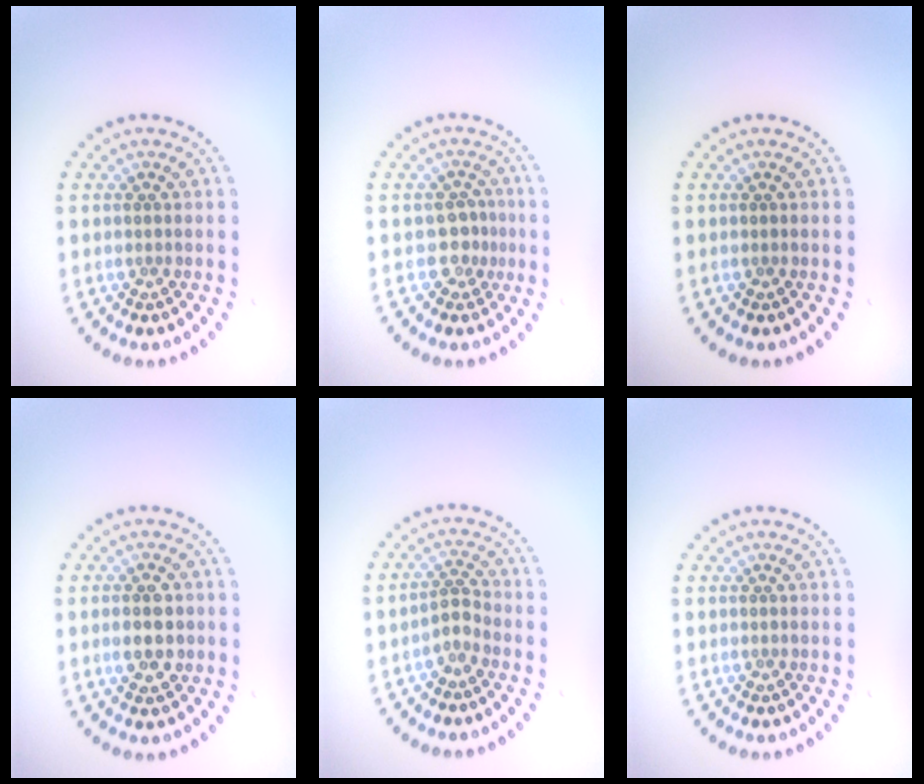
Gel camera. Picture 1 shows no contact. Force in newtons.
{"total": 1.9, "press": 1.4, "slide": 1.3}
{"total": 0.0}
{"total": 3.0, "press": 3.0, "slide": 0.2}
{"total": 1.5, "press": 1.1, "slide": 1.1}
{"total": 0.0}